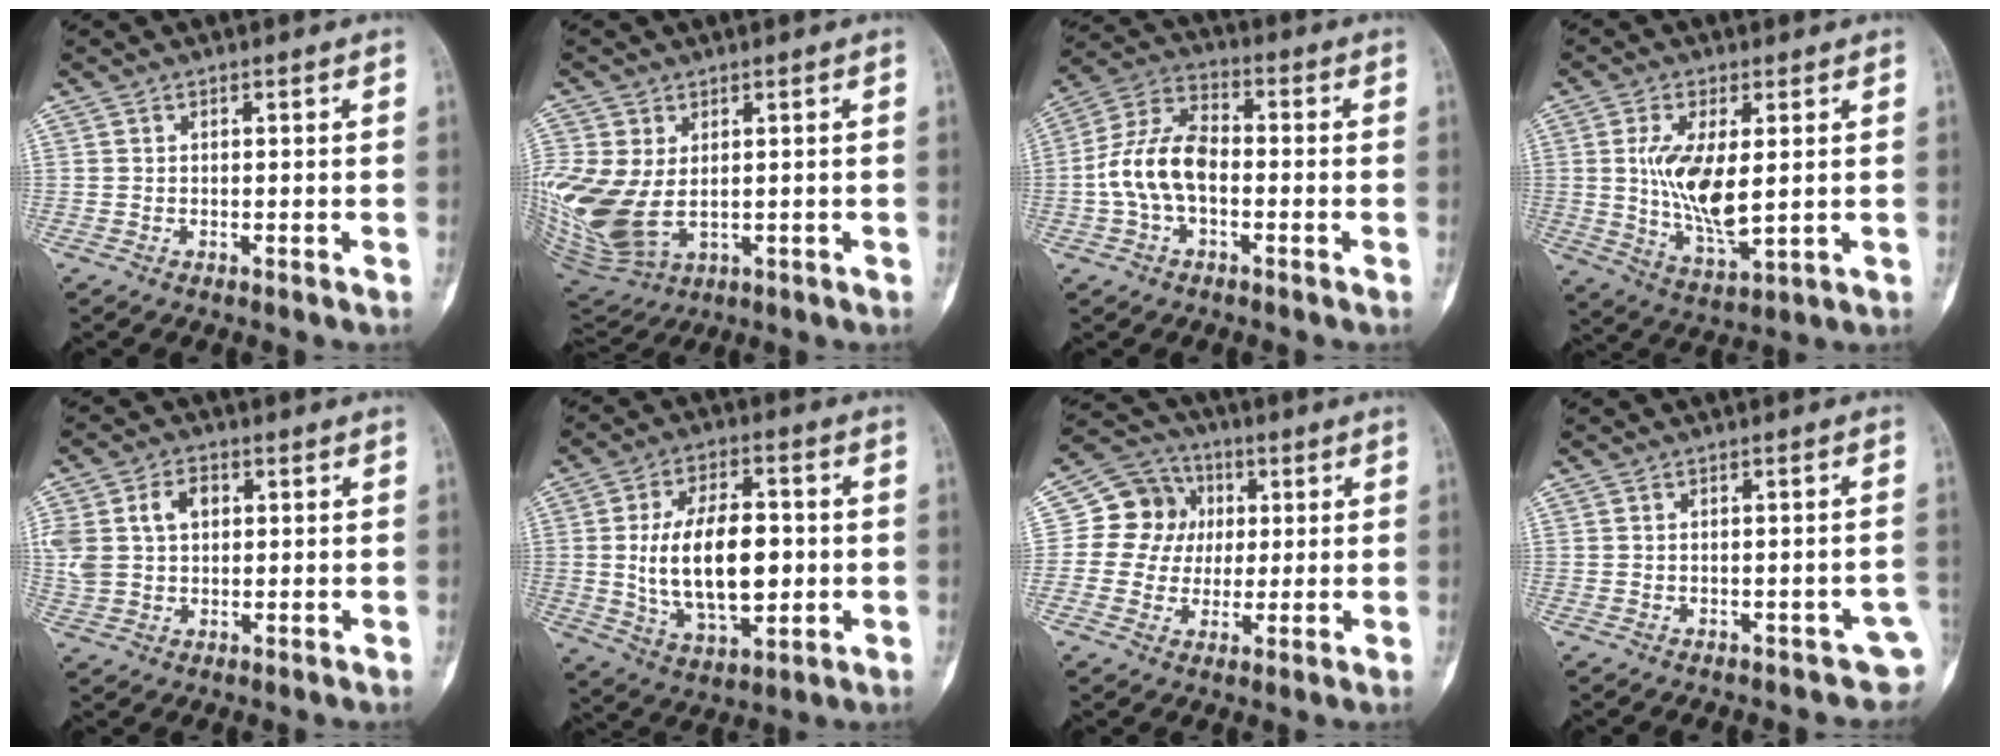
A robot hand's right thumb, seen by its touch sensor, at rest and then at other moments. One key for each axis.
{"total": 15.9, "fx": 0.2, "fy": 10.7, "fz": 11.7, "tx": -0.285, "ty": -0.018, "tz": 0.028}
{"total": 11.3, "fx": -1.6, "fy": 6.7, "fz": 9.0, "tx": -0.178, "ty": 0.038, "tz": -0.039}
{"total": 11.7, "fx": 1.2, "fy": 4.8, "fz": 10.6, "tx": -0.203, "ty": -0.023, "tz": 0.033}
{"total": 11.3, "fx": 2.6, "fy": 8.2, "fz": 7.3, "tx": -0.167, "ty": 0.012, "tz": 0.053}
{"total": 17.1, "fx": -0.1, "fy": 9.3, "fz": 14.4, "tx": -0.227, "ty": 0.001, "tz": 0.008}
{"total": 10.6, "fx": 1.7, "fy": 9.6, "fz": 4.2, "tx": -0.032, "ty": 0.009, "tz": 0.020}
{"total": 3.5, "fx": -1.7, "fy": 2.0, "fz": 2.4, "tx": -0.009, "ty": 0.014, "tz": -0.019}